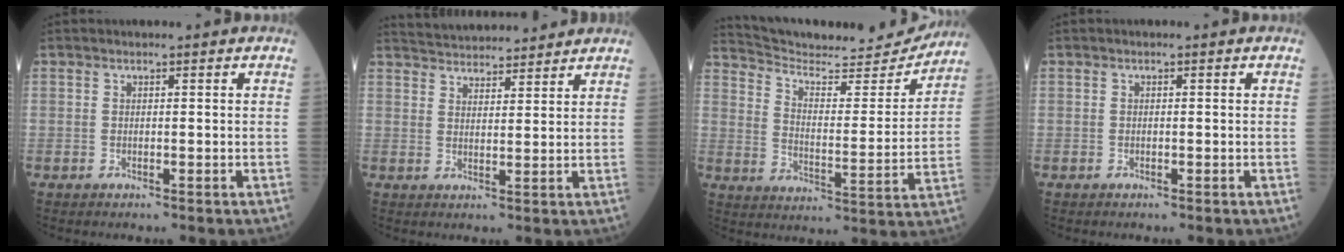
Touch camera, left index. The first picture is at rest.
{"total": 11.0, "force": [10.6, 1.8, 2.4], "torque": [-0.036, 0.022, 0.154]}
{"total": 17.8, "force": [17.3, 2.2, 3.6], "torque": [-0.060, -0.043, 0.247]}
{"total": 0.0}